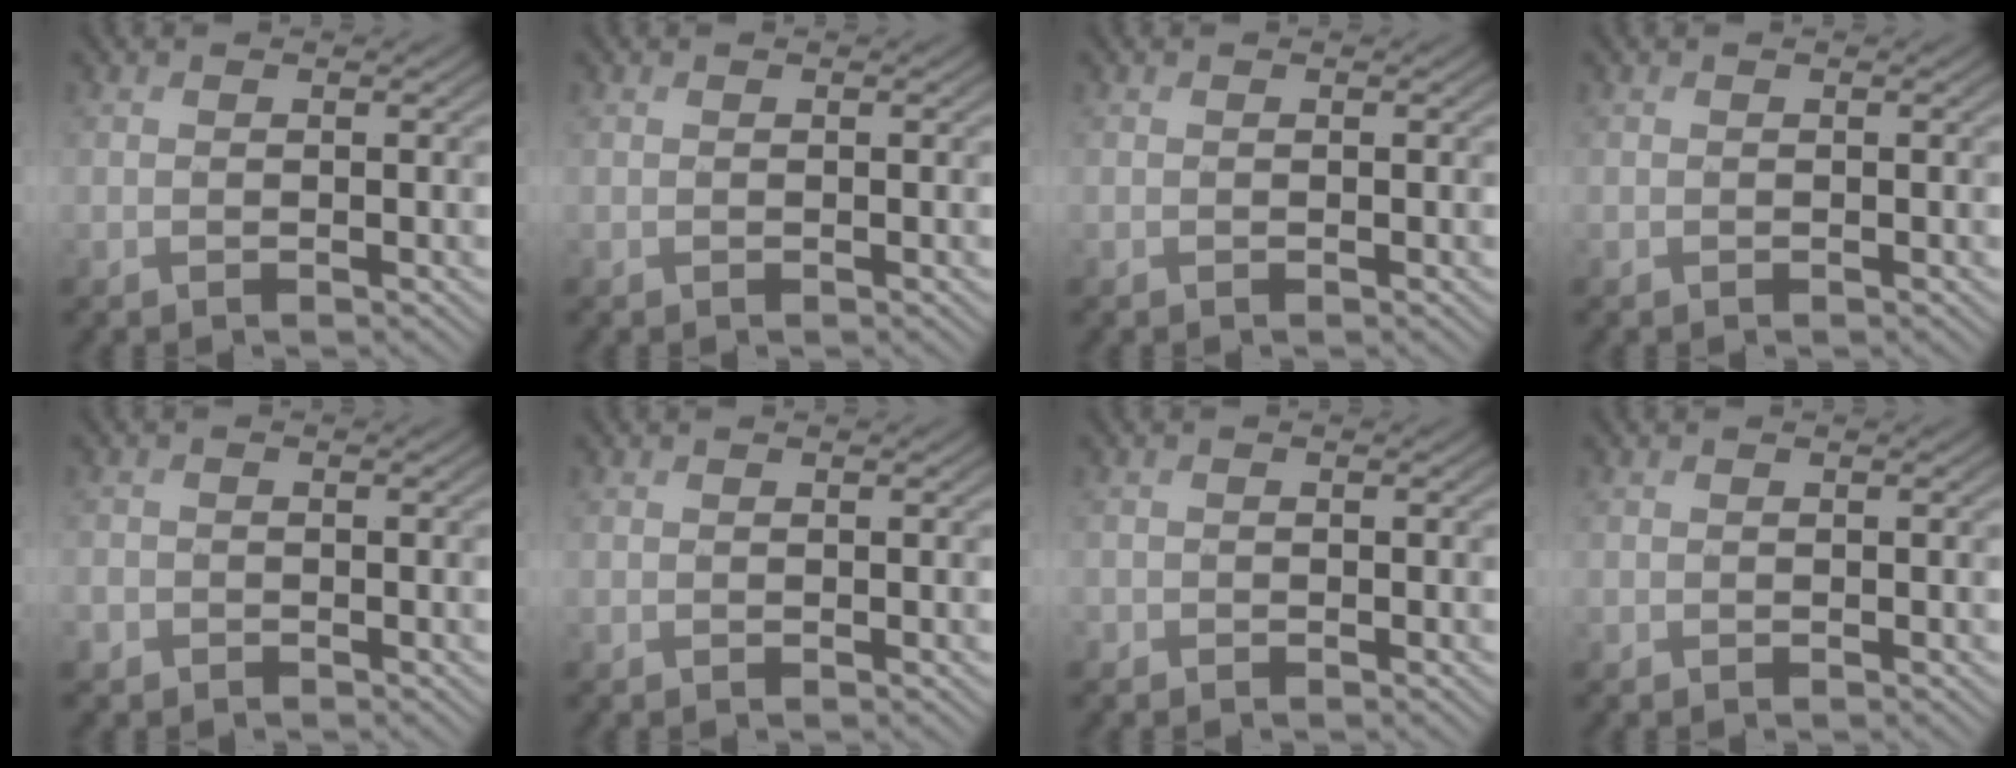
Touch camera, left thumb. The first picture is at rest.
{"total": 0.0}
{"total": 0.0}
{"total": 0.0}
{"total": 1.8, "force": [-1.2, 1.3, 0.4], "torque": [-0.011, -0.007, -0.030]}
{"total": 0.0}
{"total": 0.7, "force": [-0.6, 0.4, 0.0], "torque": [0.001, -0.002, -0.013]}
{"total": 0.0}